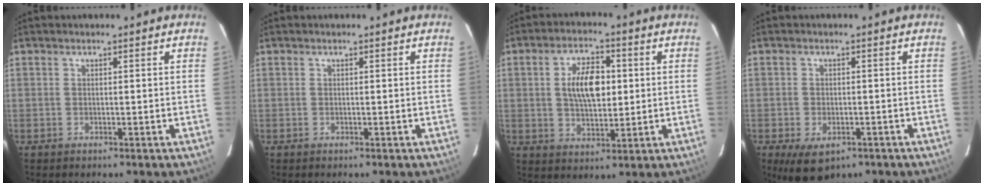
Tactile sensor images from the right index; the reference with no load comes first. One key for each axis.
{"total": 0.0}
{"total": 9.3, "fx": 1.2, "fy": 4.8, "fz": 7.8, "tx": -0.139, "ty": 0.013, "tz": 0.025}
{"total": 6.7, "fx": -3.5, "fy": 3.9, "fz": 4.3, "tx": -0.085, "ty": -0.024, "tz": -0.050}